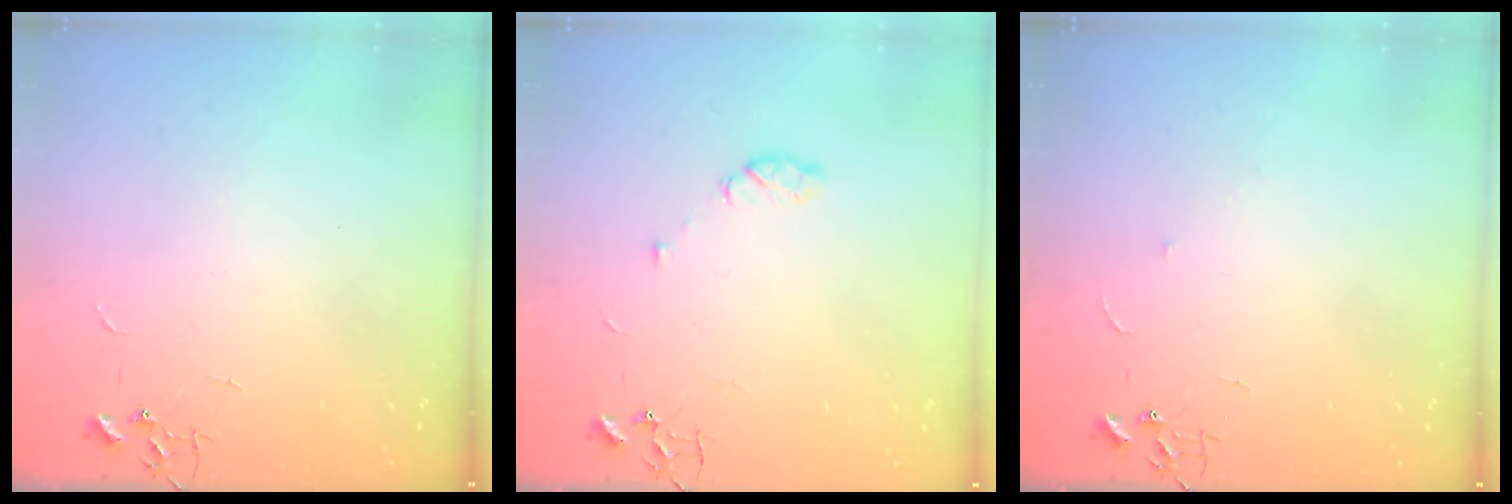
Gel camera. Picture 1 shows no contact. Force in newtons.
{"total": 5.3, "press": 5.2, "slide": 0.7}
{"total": 3.7, "press": 3.7, "slide": 0.5}